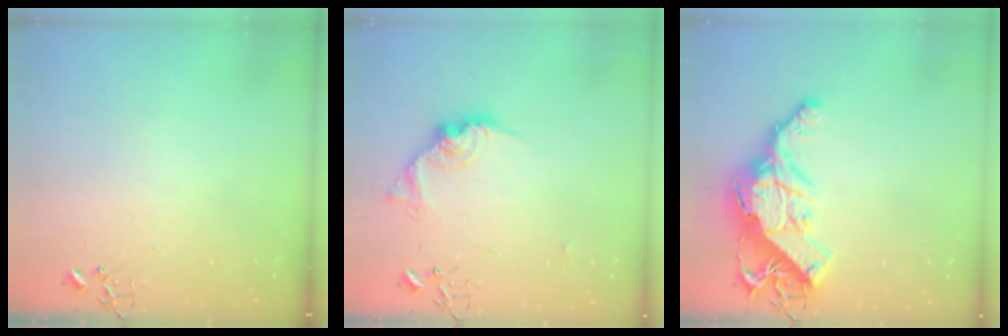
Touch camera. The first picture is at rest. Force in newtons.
{"total": 13.4, "press": 13.3, "slide": 0.8}
{"total": 18.1, "press": 18.0, "slide": 1.6}